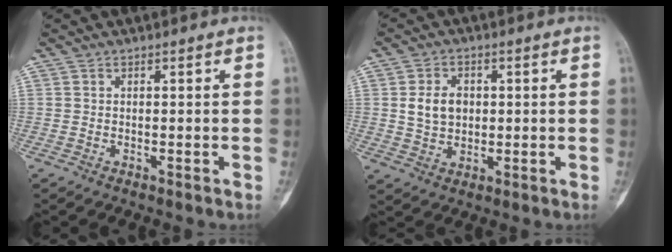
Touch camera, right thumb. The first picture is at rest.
{"total": 6.4, "force": [0.8, 4.8, 4.1], "torque": [-0.058, -0.002, 0.017]}